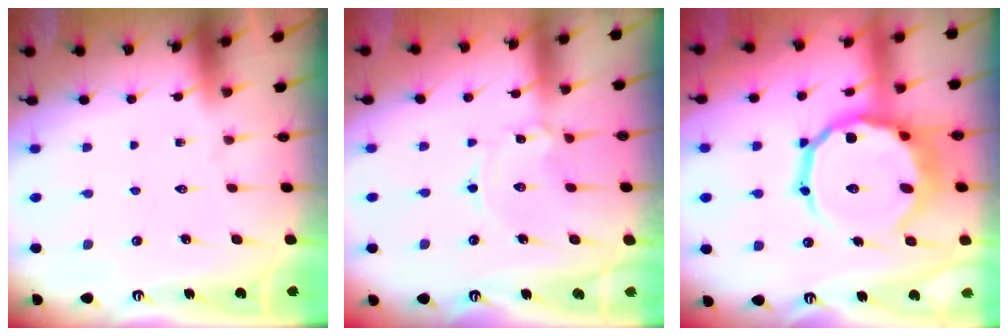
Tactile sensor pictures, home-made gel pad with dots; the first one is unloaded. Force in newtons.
{"total": 1.3, "press": 1.3, "slide": 0.0}
{"total": 17.0, "press": 16.7, "slide": 3.1}